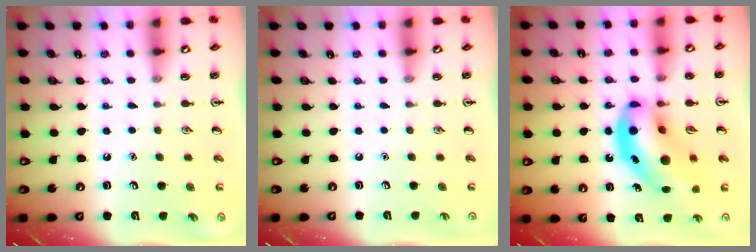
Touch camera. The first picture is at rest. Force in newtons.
{"total": 0.0}
{"total": 18.2, "press": 17.8, "slide": 4.1}